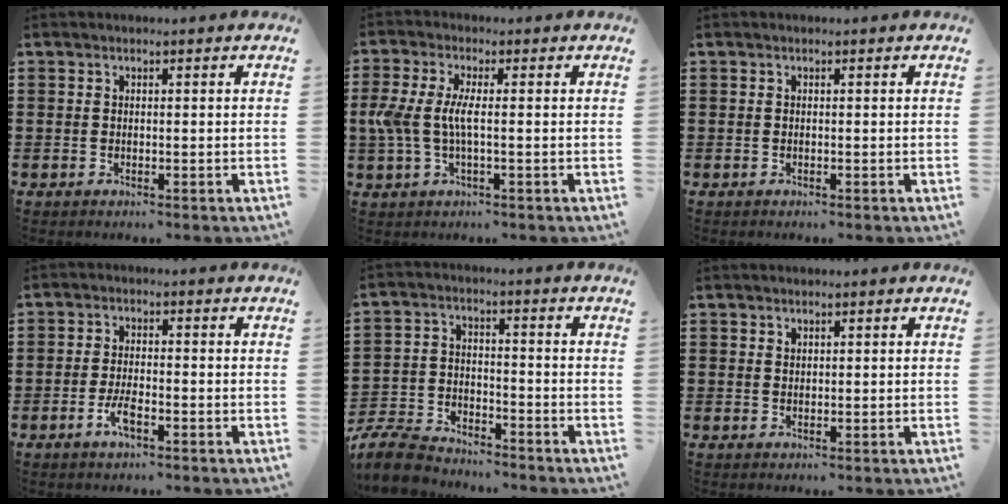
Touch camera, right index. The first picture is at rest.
{"total": 5.1, "force": [-0.5, 1.5, 4.8], "torque": [-0.124, -0.011, -0.020]}
{"total": 0.0}
{"total": 3.6, "force": [-1.8, 1.2, 2.9], "torque": [-0.062, -0.001, -0.037]}
{"total": 7.2, "force": [-6.8, 1.4, 1.6], "torque": [-0.051, 0.008, -0.138]}
{"total": 0.8, "force": [0.7, 0.4, 0.1], "torque": [-0.004, 0.000, 0.014]}